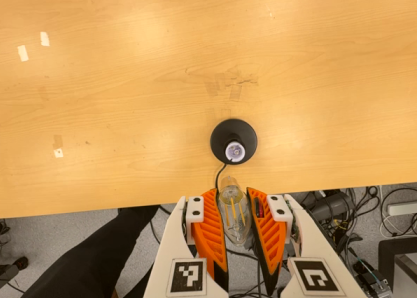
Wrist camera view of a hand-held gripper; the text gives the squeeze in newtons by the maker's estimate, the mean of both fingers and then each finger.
{"total": 22.6, "left": 25.6, "right": 19.6}